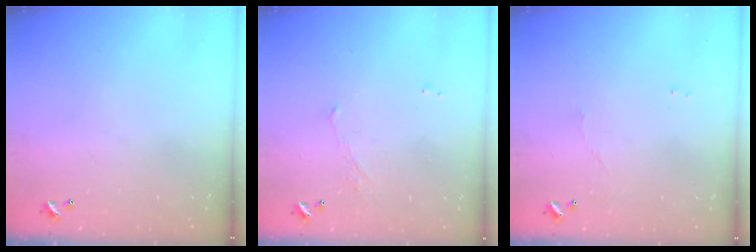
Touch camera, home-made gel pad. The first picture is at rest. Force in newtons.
{"total": 0.6, "press": 0.0, "slide": 0.6}
{"total": 1.8, "press": 1.8, "slide": 0.4}